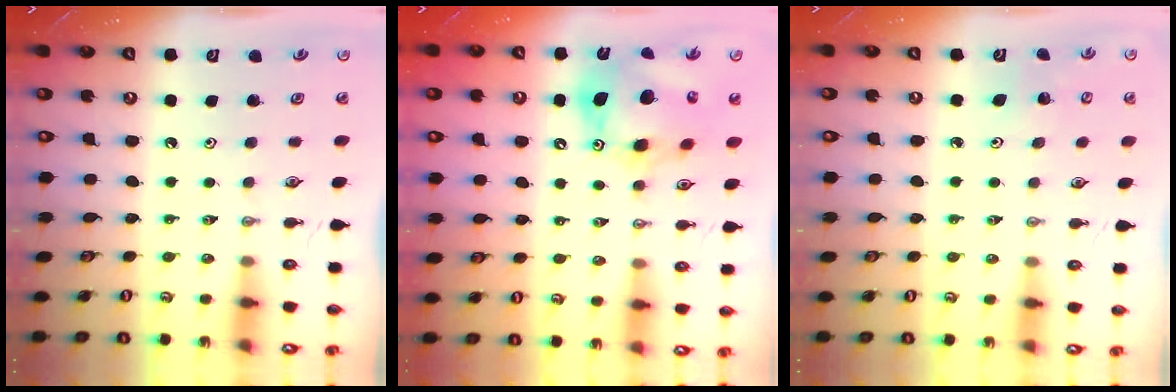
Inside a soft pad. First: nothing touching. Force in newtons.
{"total": 14.7, "press": 14.6, "slide": 1.3}
{"total": 3.2, "press": 3.2, "slide": 0.3}